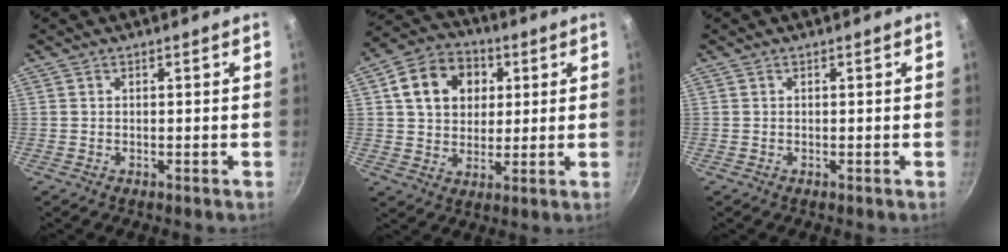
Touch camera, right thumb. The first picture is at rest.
{"total": 13.2, "force": [3.7, 10.4, 7.2], "torque": [-0.097, 0.011, 0.055]}
{"total": 0.0}